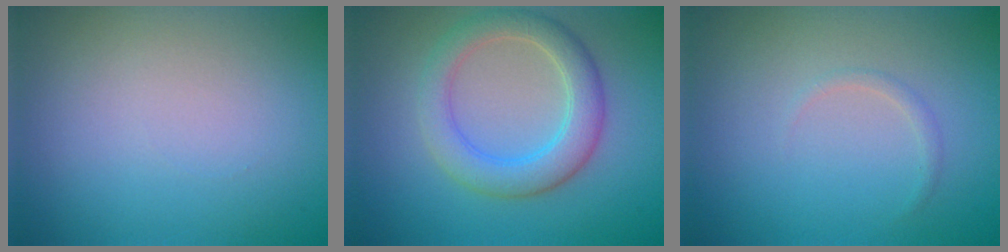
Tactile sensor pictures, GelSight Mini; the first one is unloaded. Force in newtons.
{"total": 4.5, "press": 4.5, "slide": 0.1}
{"total": 0.7, "press": 0.7, "slide": 0.1}